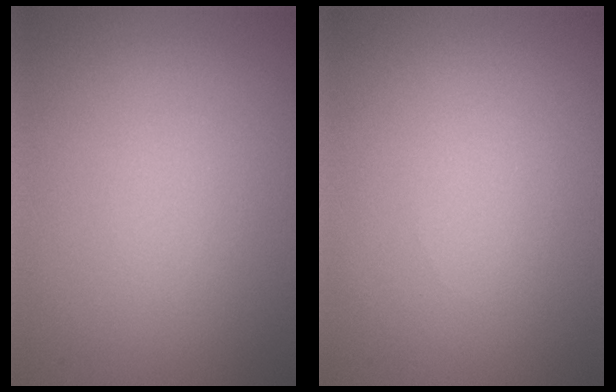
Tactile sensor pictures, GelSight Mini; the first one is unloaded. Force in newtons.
{"total": 0.0}